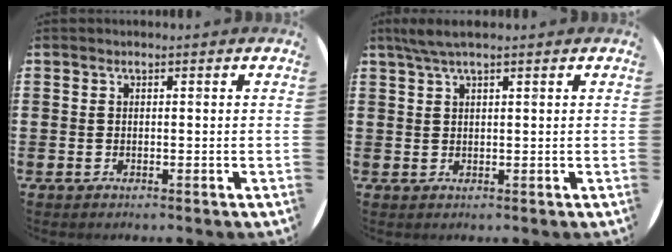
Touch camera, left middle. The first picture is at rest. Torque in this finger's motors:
{"motor_torque": [0.88, -0.83, 0.11, 0.10]}